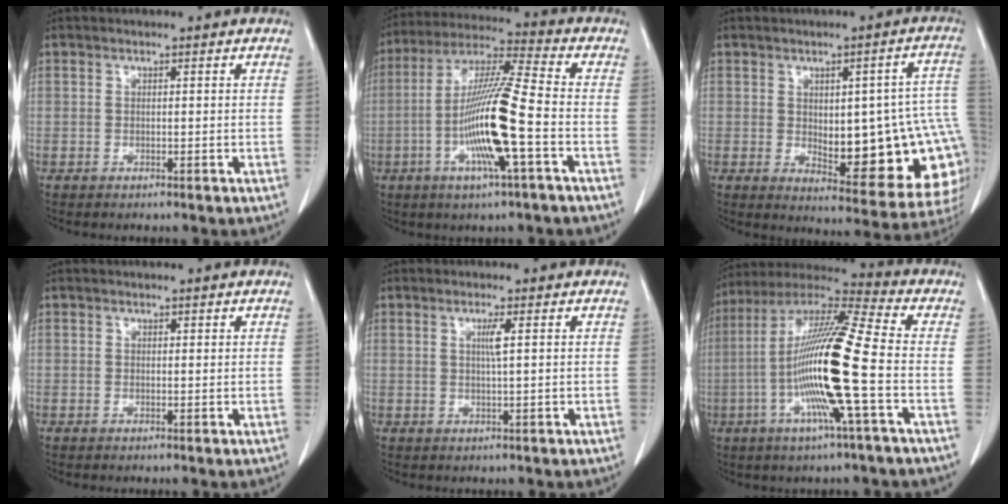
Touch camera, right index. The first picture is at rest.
{"total": 14.5, "force": [-3.8, 0.1, 14.0], "torque": [-0.279, -0.004, -0.076]}
{"total": 19.6, "force": [-1.8, 6.9, 18.3], "torque": [-0.157, 0.028, 0.008]}
{"total": 0.0}
{"total": 2.0, "force": [0.5, -0.4, 1.9], "torque": [-0.038, -0.002, 0.010]}
{"total": 17.7, "force": [-3.6, -0.3, 17.3], "torque": [-0.344, -0.004, -0.080]}